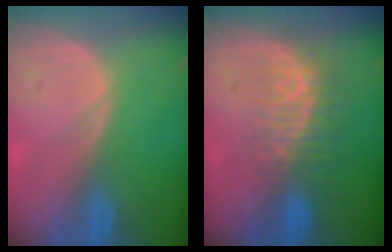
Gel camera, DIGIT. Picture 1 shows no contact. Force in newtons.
{"total": 8.1, "press": 7.0, "slide": 4.2}